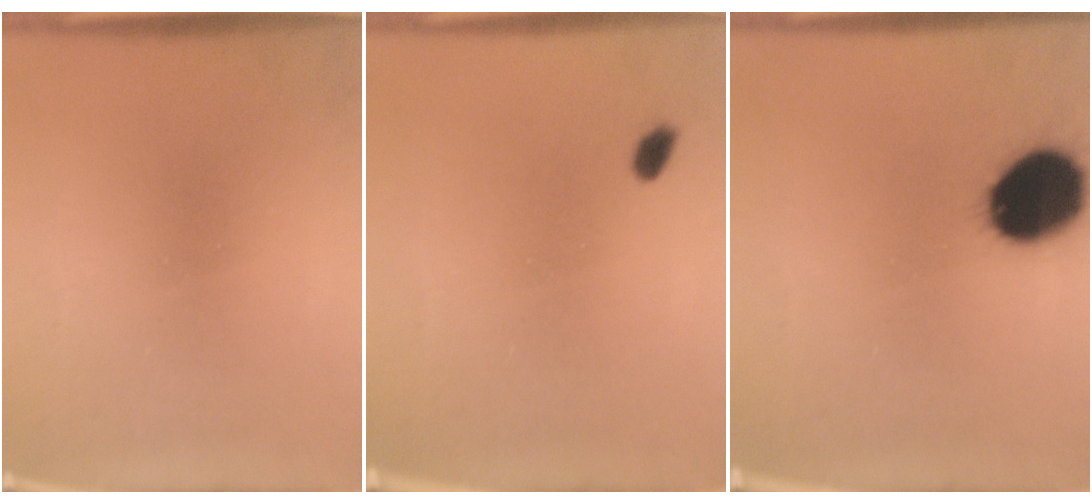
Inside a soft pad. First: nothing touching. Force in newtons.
{"total": 1.5}
{"total": 18.2}